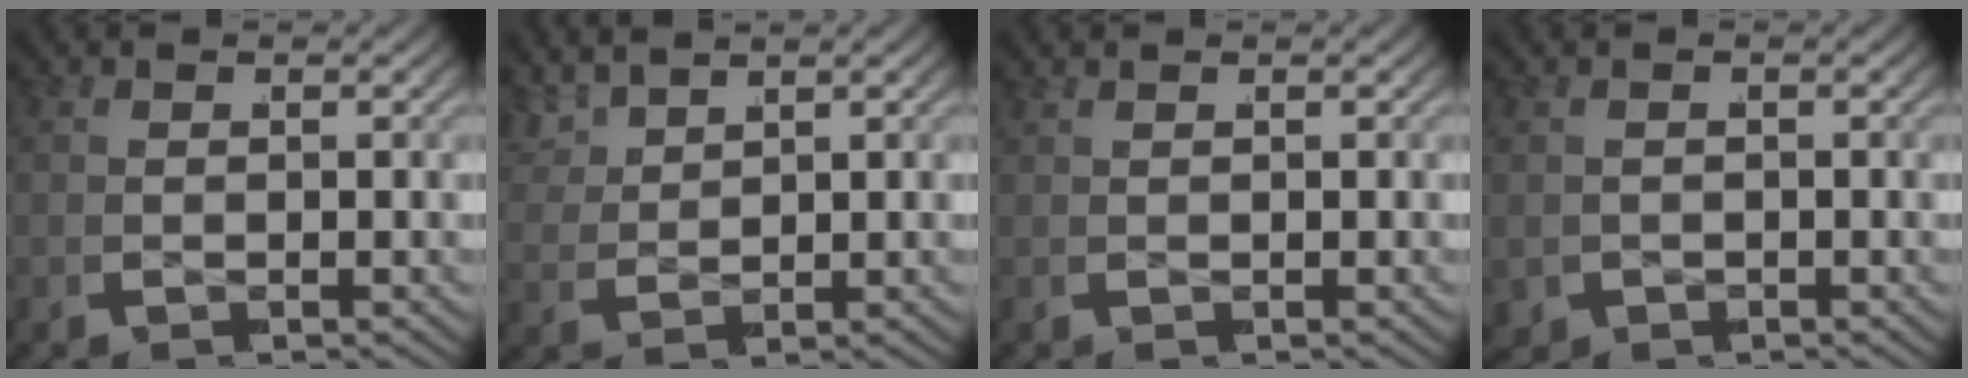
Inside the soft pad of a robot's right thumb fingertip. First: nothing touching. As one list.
[{"total": 1.9, "force": [1.8, 0.4, 0.3], "torque": [-0.012, 0.004, 0.035]}, {"total": 0.6, "force": [0.4, -0.3, -0.2], "torque": [0.007, 0.000, 0.010]}, {"total": 1.4, "force": [-0.3, 1.4, 0.2], "torque": [-0.006, -0.002, -0.001]}]